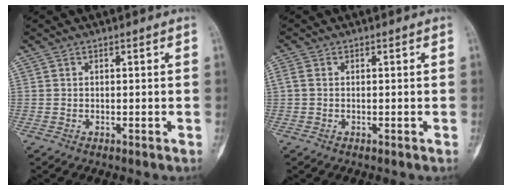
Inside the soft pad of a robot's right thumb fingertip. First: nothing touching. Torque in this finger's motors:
{"motor_torque": [-0.35, -0.07, -0.04, -0.01, -0.11]}